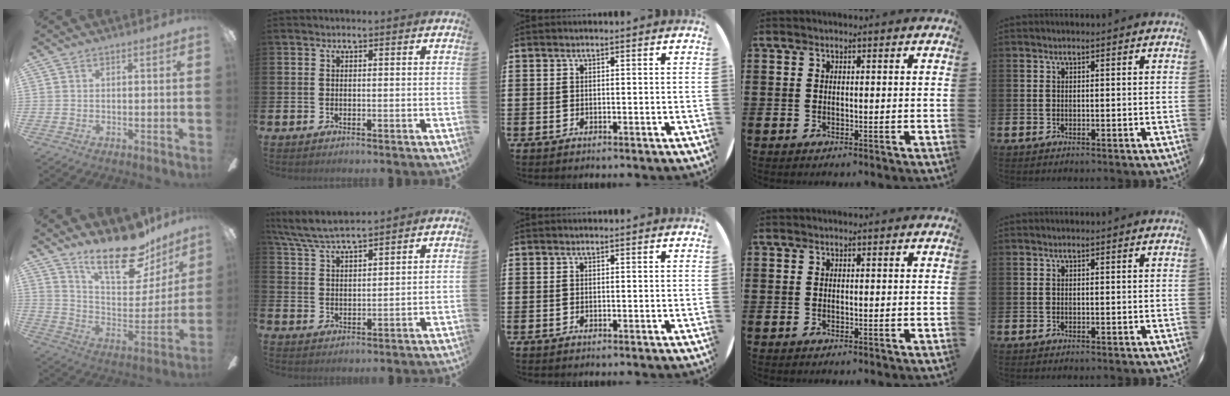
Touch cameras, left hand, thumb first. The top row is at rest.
{"thumb": {"total": 22.1, "force": [16.8, 8.1, 11.9], "torque": [-0.183, -0.113, 0.289]}, "index": {"total": 6.3, "force": [6.0, 0.5, 1.9], "torque": [-0.059, -0.025, 0.108]}}